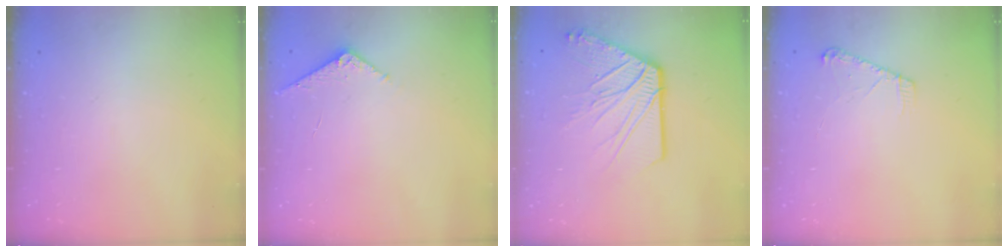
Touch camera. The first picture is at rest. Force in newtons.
{"total": 5.9, "press": 5.8, "slide": 0.6}
{"total": 14.3, "press": 14.1, "slide": 1.9}
{"total": 5.1, "press": 5.1, "slide": 0.6}